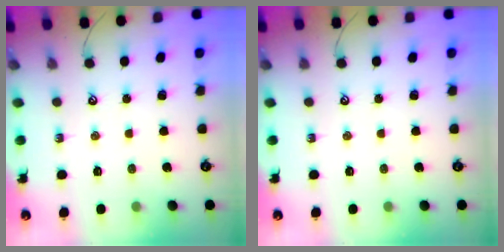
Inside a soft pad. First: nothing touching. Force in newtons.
{"total": 0.0}